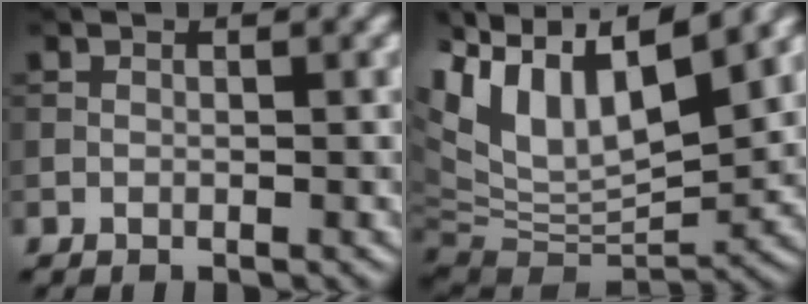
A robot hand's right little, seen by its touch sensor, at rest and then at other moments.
{"total": 12.8, "force": [4.5, 6.8, 9.8], "torque": [-0.204, 0.014, 0.089]}